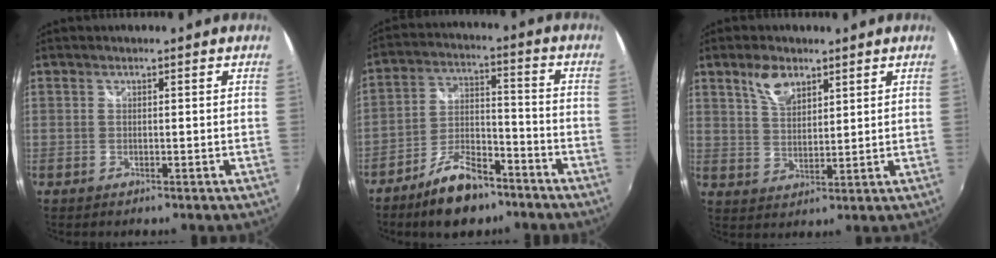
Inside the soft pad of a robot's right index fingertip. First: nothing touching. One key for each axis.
{"total": 11.4, "fx": -8.2, "fy": 4.7, "fz": 6.2, "tx": -0.126, "ty": 0.013, "tz": -0.140}
{"total": 6.1, "fx": 3.9, "fy": 3.1, "fz": 3.6, "tx": -0.063, "ty": 0.007, "tz": 0.074}